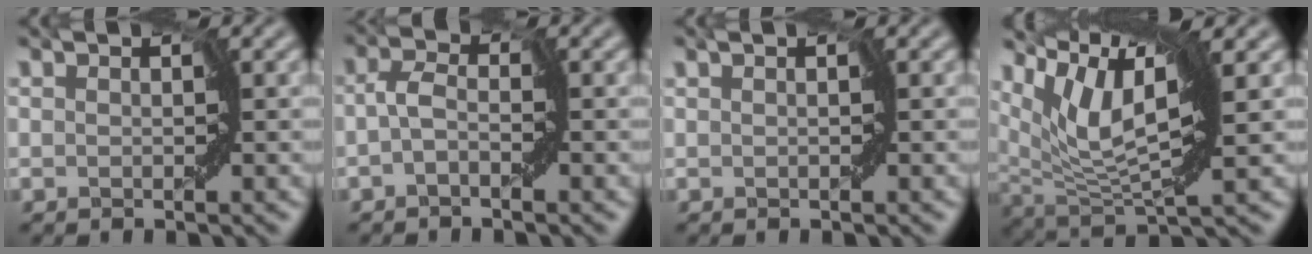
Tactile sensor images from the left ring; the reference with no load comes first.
{"total": 1.5, "force": [-0.5, 0.5, 1.3], "torque": [-0.031, 0.008, -0.017]}
{"total": 0.0}
{"total": 7.9, "force": [4.1, 1.9, 6.5], "torque": [-0.135, 0.001, 0.078]}